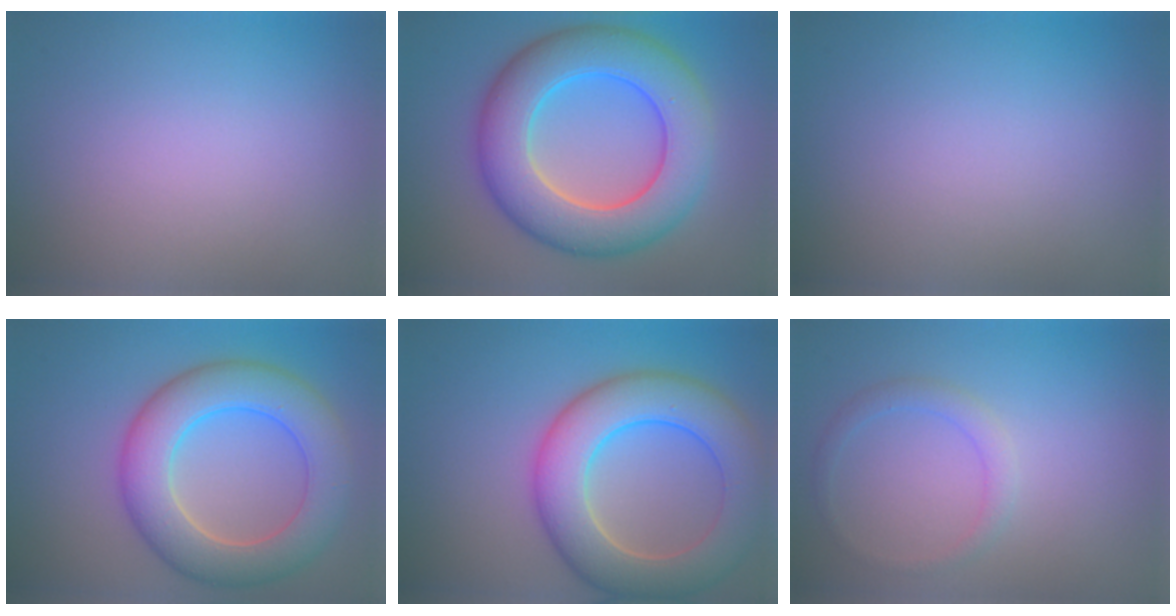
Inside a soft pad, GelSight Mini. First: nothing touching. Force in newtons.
{"total": 10.4, "press": 10.4, "slide": 0.2}
{"total": 0.0}
{"total": 8.2, "press": 8.2, "slide": 0.3}
{"total": 9.2, "press": 9.1, "slide": 0.3}
{"total": 1.6, "press": 1.6, "slide": 0.2}